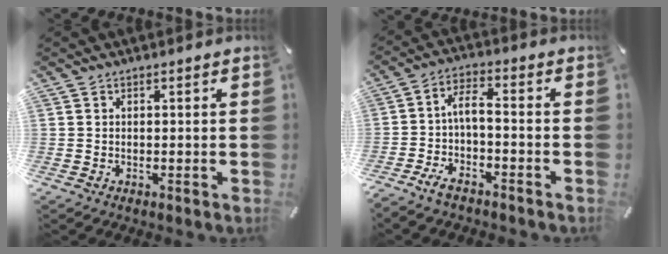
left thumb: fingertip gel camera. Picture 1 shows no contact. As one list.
[{"total": 5.5, "force": [-2.1, 1.8, 4.8], "torque": [-0.098, 0.003, -0.043]}]